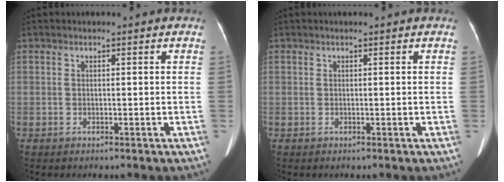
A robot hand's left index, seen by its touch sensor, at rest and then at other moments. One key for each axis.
{"total": 0.0}